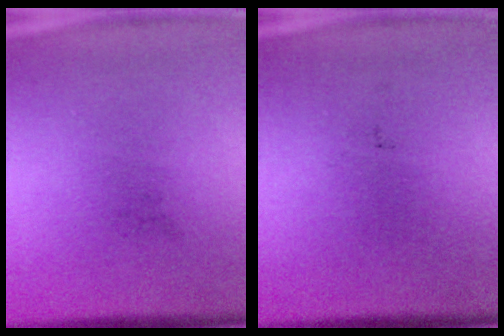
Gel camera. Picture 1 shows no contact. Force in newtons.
{"total": 0.0}